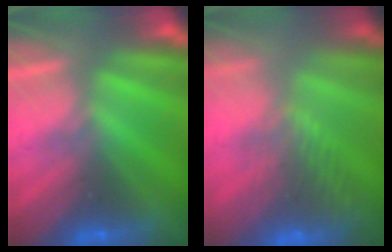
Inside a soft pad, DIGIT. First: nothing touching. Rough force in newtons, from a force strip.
{"total": 9.0}